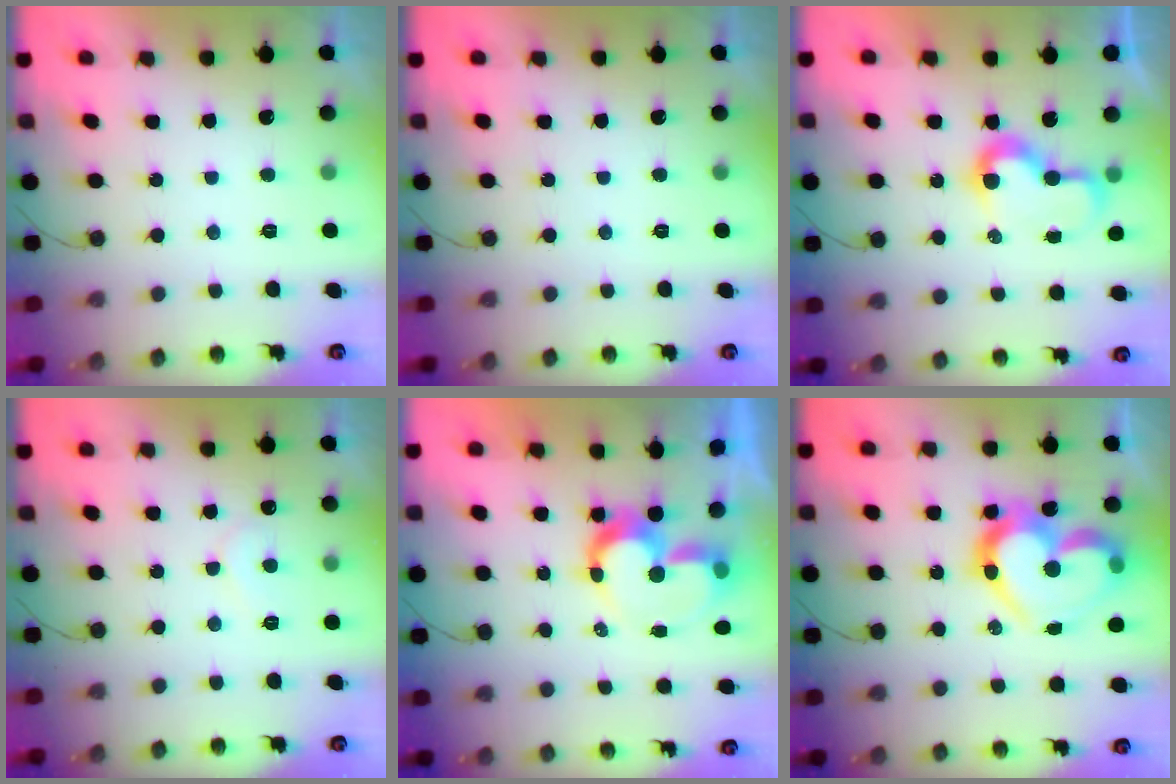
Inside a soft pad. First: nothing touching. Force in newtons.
{"total": 0.0}
{"total": 8.5, "press": 8.5, "slide": 0.1}
{"total": 5.5, "press": 5.5, "slide": 0.4}
{"total": 11.2, "press": 11.1, "slide": 0.9}
{"total": 19.2, "press": 19.1, "slide": 2.1}